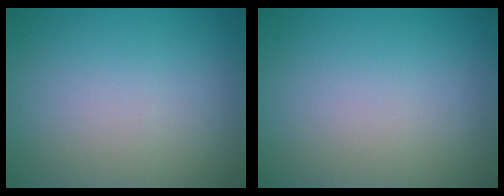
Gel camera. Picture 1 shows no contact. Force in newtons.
{"total": 0.0}